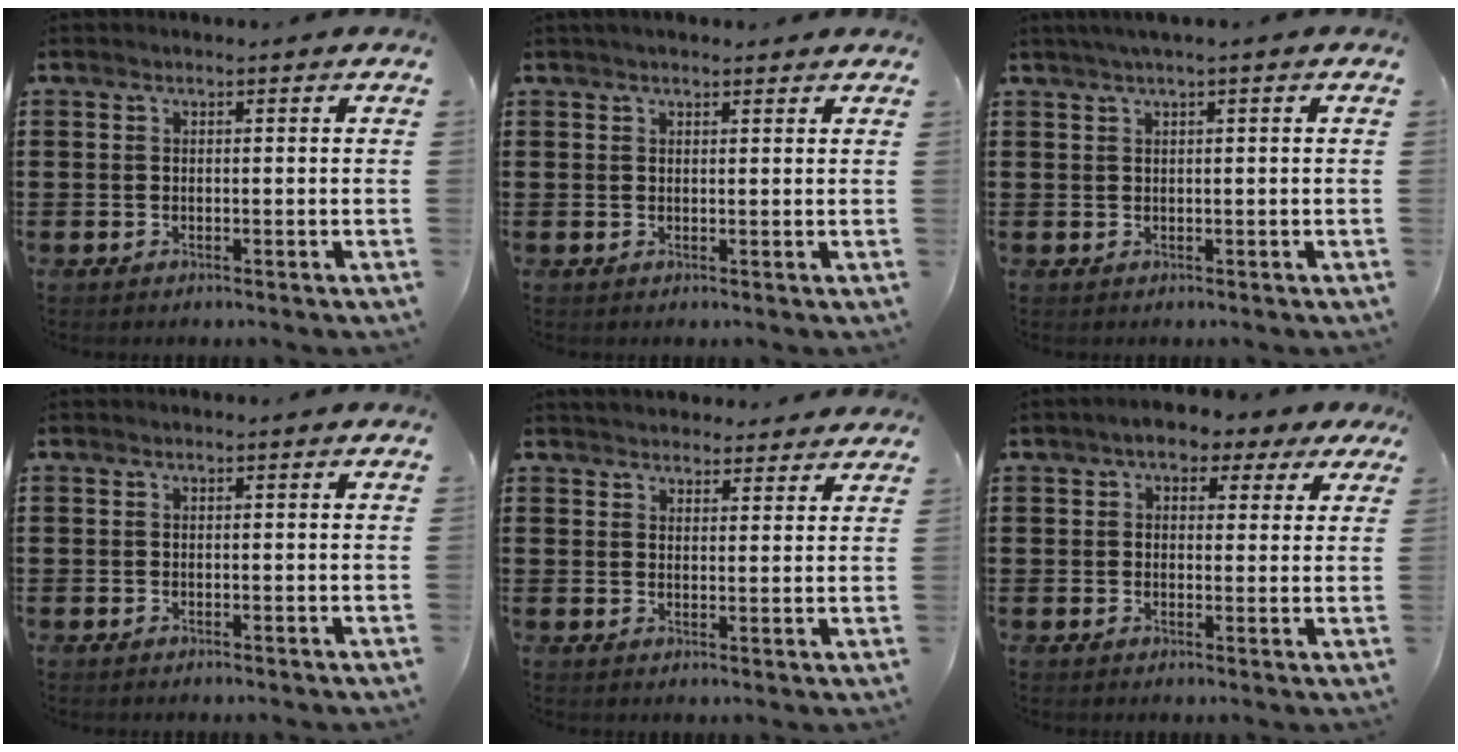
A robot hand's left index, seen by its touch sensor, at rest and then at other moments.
{"total": 1.4, "force": [1.2, 0.3, 0.5], "torque": [-0.011, 0.004, 0.024]}
{"total": 1.3, "force": [0.4, -0.1, 1.2], "torque": [-0.020, -0.001, 0.008]}
{"total": 0.0}
{"total": 3.1, "force": [3.1, 0.5, 0.0], "torque": [-0.009, -0.009, 0.059]}
{"total": 4.1, "force": [2.6, 2.1, 2.4], "torque": [-0.050, 0.005, 0.043]}